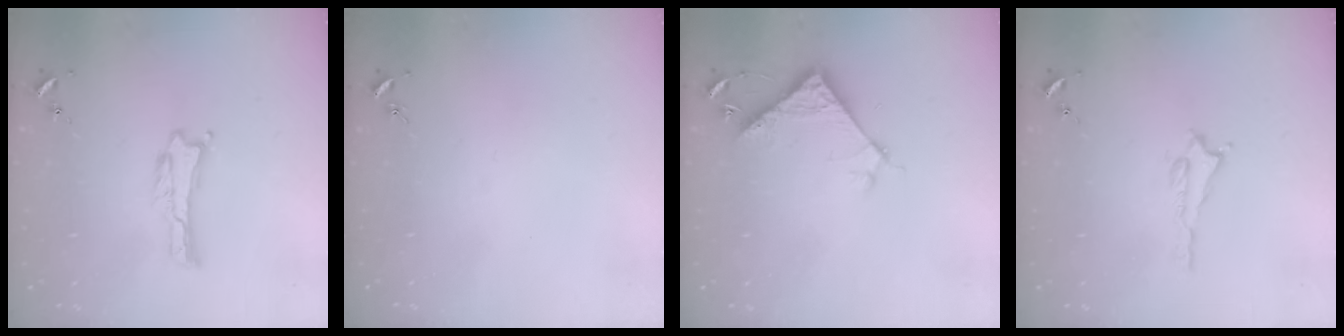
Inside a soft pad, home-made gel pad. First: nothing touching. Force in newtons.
{"total": 0.0}
{"total": 5.8, "press": 5.8, "slide": 0.2}
{"total": 0.6, "press": 0.5, "slide": 0.2}